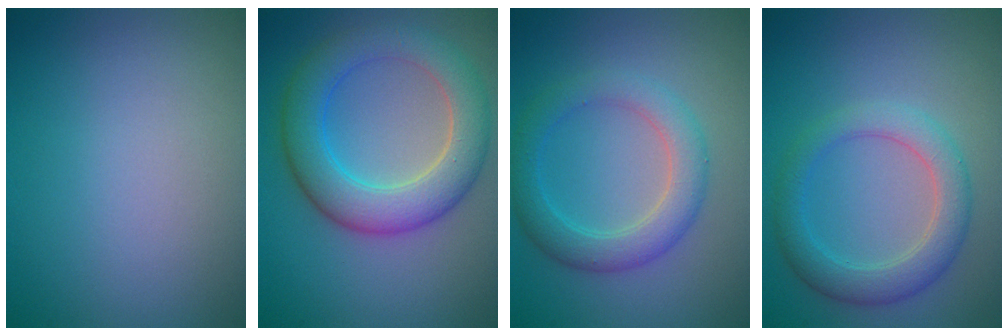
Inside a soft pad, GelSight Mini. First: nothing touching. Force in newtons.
{"total": 6.5, "press": 6.5, "slide": 0.2}
{"total": 3.7, "press": 3.7, "slide": 0.0}
{"total": 3.7, "press": 3.7, "slide": 0.3}